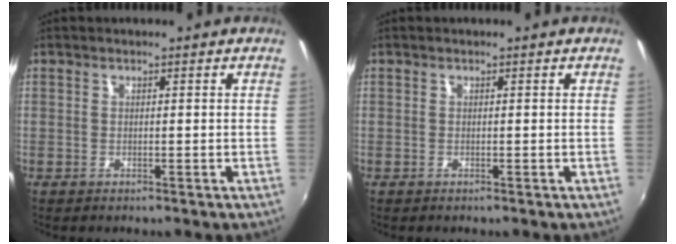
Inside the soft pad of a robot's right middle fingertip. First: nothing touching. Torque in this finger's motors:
{"motor_torque": [0.04, -0.23, 0.03, 0.00]}